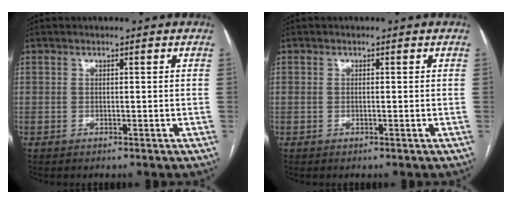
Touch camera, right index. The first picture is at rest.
{"total": 0.0}